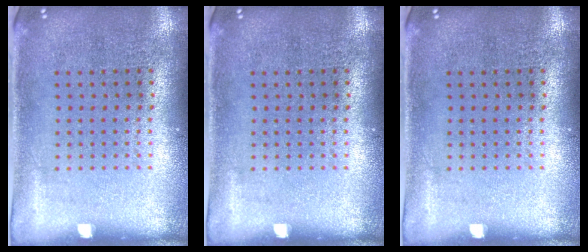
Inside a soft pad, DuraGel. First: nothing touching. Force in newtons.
{"total": 0.0}
{"total": 0.0}